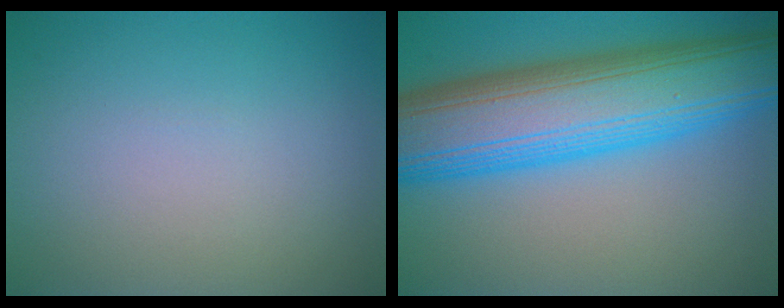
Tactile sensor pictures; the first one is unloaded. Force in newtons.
{"total": 13.8, "press": 13.8, "slide": 0.1}